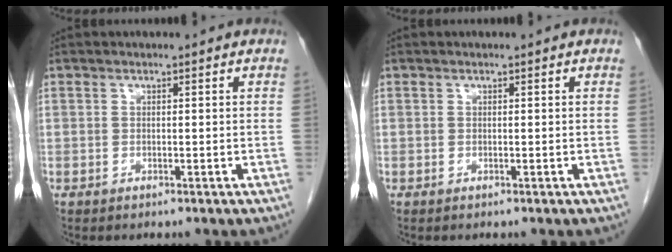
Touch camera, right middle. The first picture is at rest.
{"total": 0.0}